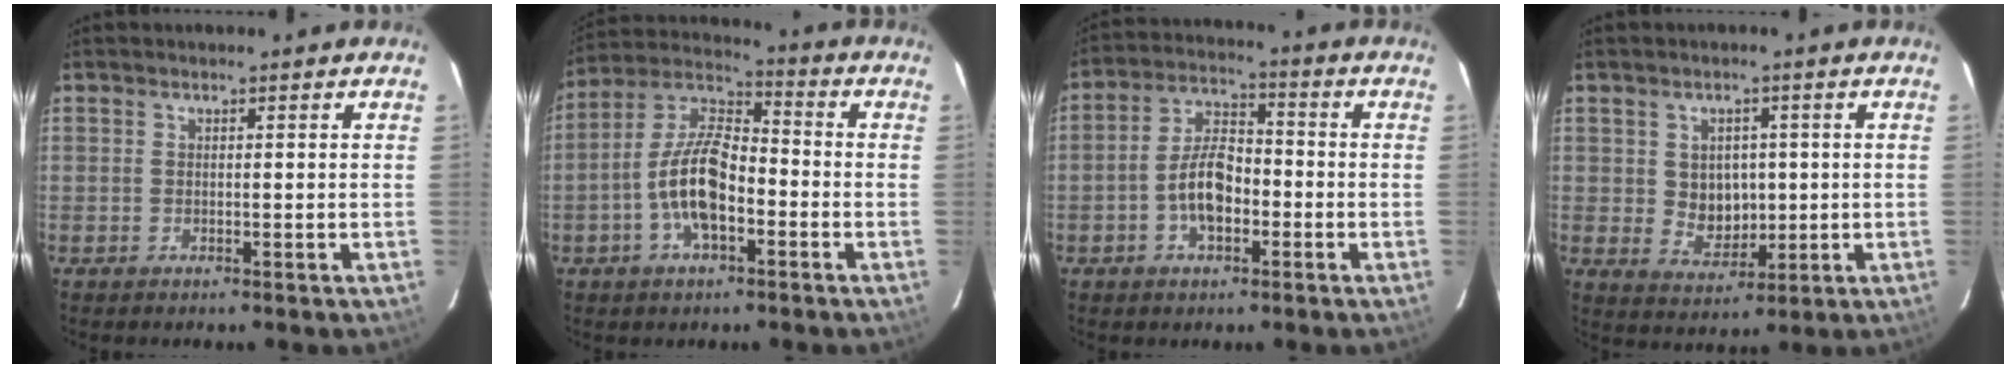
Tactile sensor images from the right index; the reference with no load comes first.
{"total": 12.4, "force": [-4.0, 5.4, 10.4], "torque": [-0.216, 0.010, -0.076]}
{"total": 8.4, "force": [-2.7, 4.3, 6.7], "torque": [-0.133, 0.017, -0.045]}
{"total": 6.3, "force": [0.5, 5.5, 3.0], "torque": [-0.052, 0.003, 0.023]}